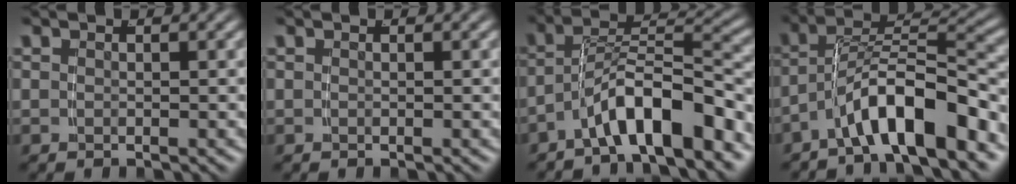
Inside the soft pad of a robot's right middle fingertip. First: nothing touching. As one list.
[{"total": 0.0}, {"total": 6.8, "force": [-4.2, 1.9, 5.0], "torque": [-0.070, 0.014, -0.070]}, {"total": 7.2, "force": [-4.0, 2.3, 5.5], "torque": [-0.085, 0.009, -0.063]}]